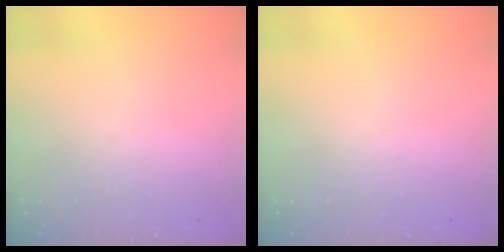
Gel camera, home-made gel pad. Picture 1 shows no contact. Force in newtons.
{"total": 0.0}